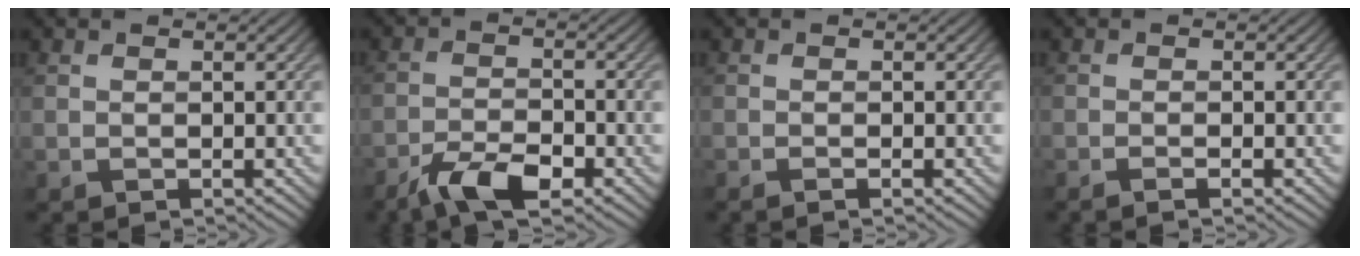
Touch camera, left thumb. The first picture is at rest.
{"total": 6.7, "force": [-4.6, 2.1, 4.4], "torque": [-0.086, 0.001, -0.085]}
{"total": 1.0, "force": [-0.6, 0.0, 0.8], "torque": [-0.015, 0.000, -0.013]}
{"total": 1.3, "force": [-0.9, 0.0, 0.9], "torque": [-0.017, 0.003, -0.017]}